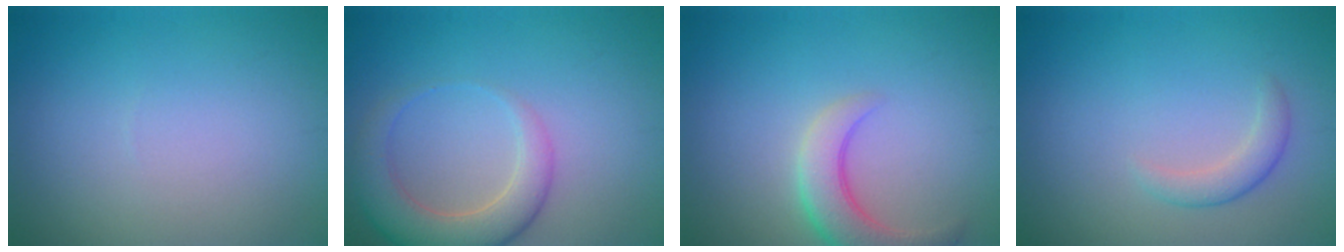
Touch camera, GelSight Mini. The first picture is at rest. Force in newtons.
{"total": 4.9, "press": 4.9, "slide": 0.5}
{"total": 4.3, "press": 4.2, "slide": 0.6}
{"total": 1.8, "press": 1.8, "slide": 0.1}